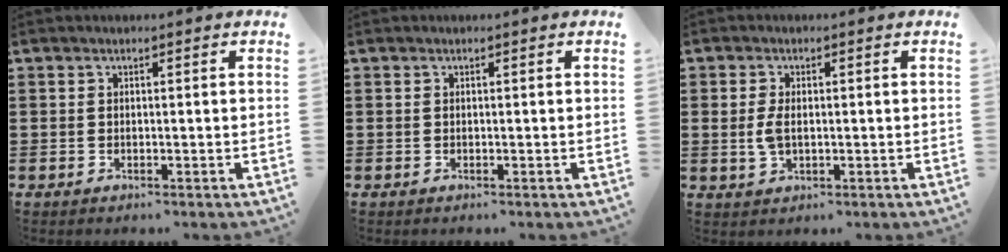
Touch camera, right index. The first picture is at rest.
{"total": 0.0}
{"total": 3.1, "force": [0.0, 1.6, 2.7], "torque": [-0.069, -0.001, -0.005]}